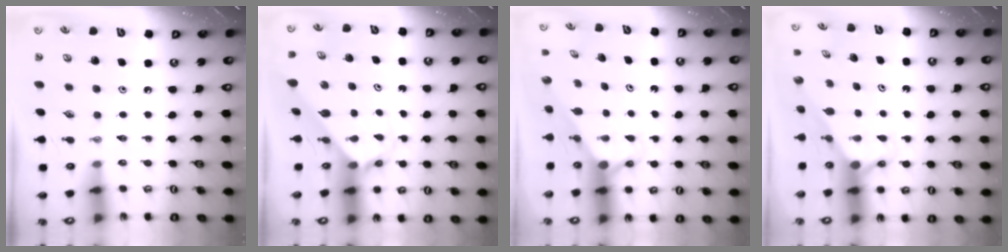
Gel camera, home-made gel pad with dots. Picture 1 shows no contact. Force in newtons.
{"total": 2.7, "press": 2.7, "slide": 0.2}
{"total": 2.9, "press": 2.9, "slide": 0.0}
{"total": 2.8, "press": 2.8, "slide": 0.1}